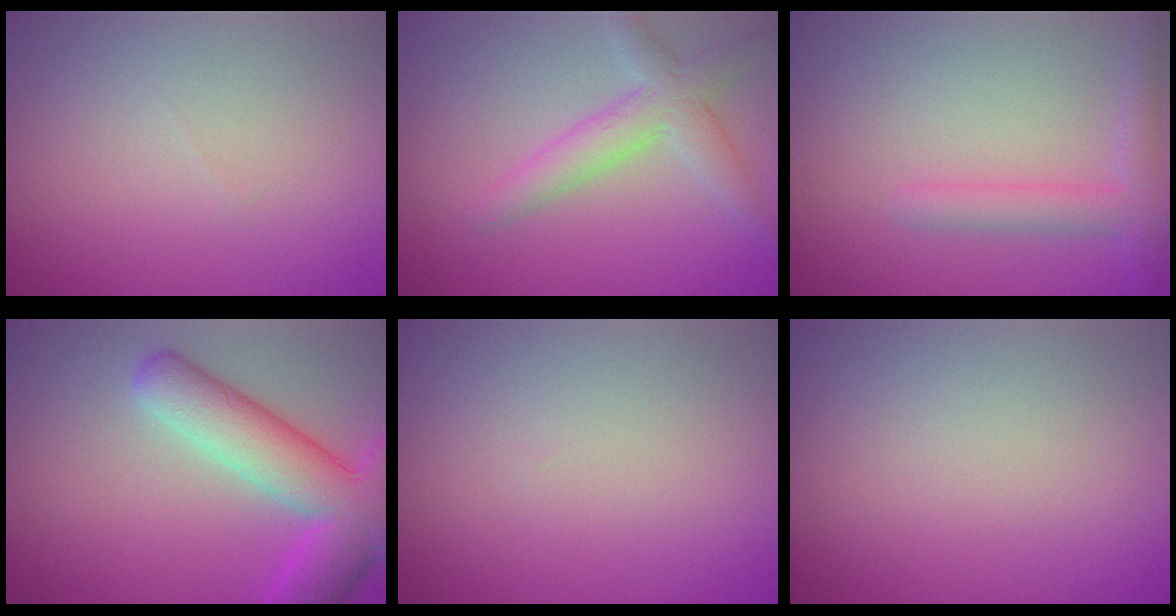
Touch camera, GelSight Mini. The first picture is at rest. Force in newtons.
{"total": 3.7, "press": 3.7, "slide": 0.3}
{"total": 2.6, "press": 2.6, "slide": 0.2}
{"total": 8.2, "press": 8.2, "slide": 0.4}
{"total": 0.0}
{"total": 0.0}